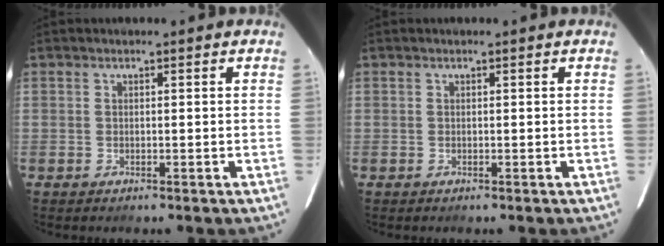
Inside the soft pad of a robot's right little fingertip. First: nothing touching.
{"total": 0.0}